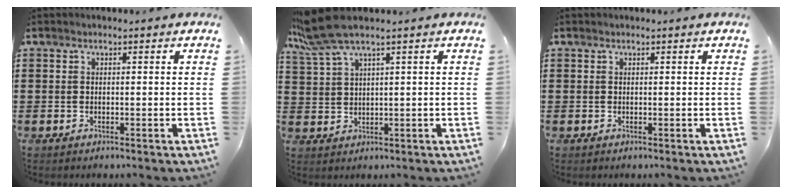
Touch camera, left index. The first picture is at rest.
{"total": 5.9, "force": [4.1, 0.6, 4.2], "torque": [-0.109, -0.007, 0.070]}
{"total": 0.0}